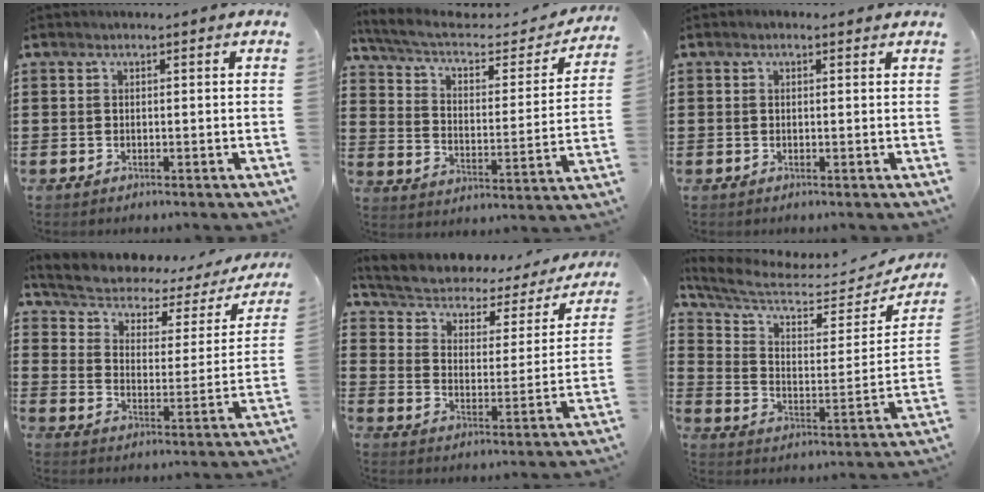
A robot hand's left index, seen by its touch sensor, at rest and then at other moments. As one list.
[{"total": 5.8, "force": [4.2, 2.0, 3.5], "torque": [-0.088, -0.026, 0.068]}, {"total": 0.7, "force": [0.0, 0.3, 0.6], "torque": [-0.011, 0.004, -0.001]}, {"total": 3.8, "force": [2.9, 1.6, 1.9], "torque": [-0.057, -0.028, 0.041]}, {"total": 3.4, "force": [2.2, 2.0, 1.7], "torque": [-0.050, -0.023, 0.028]}, {"total": 6.5, "force": [5.3, 1.7, 3.3], "torque": [-0.099, -0.050, 0.087]}]